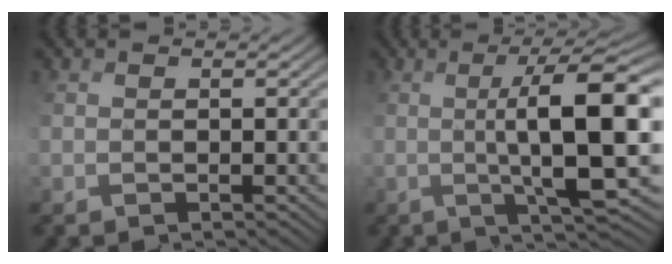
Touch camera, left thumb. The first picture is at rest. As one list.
[{"total": 10.9, "force": [0.5, 1.4, 10.8], "torque": [-0.159, 0.014, 0.019]}]